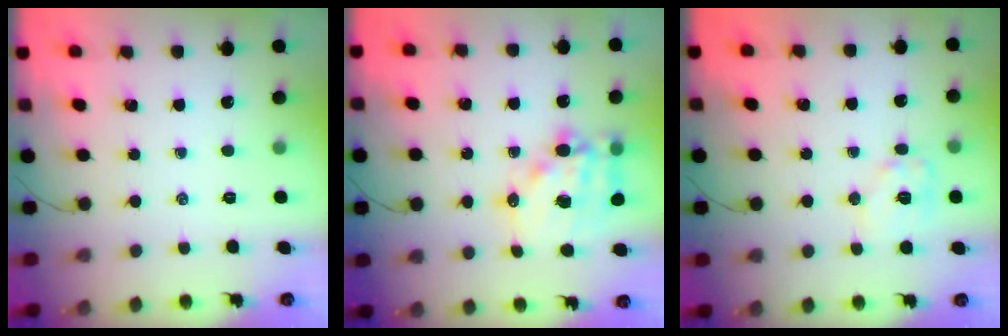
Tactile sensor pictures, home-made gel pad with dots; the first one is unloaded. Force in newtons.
{"total": 16.2, "press": 15.8, "slide": 3.5}
{"total": 10.1, "press": 10.1, "slide": 0.6}